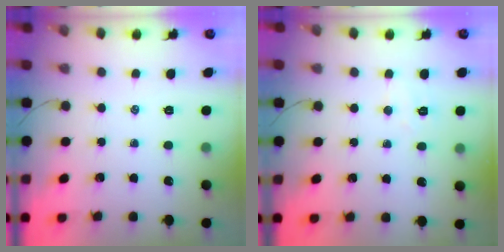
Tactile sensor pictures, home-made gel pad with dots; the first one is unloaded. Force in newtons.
{"total": 4.6, "press": 4.5, "slide": 0.9}